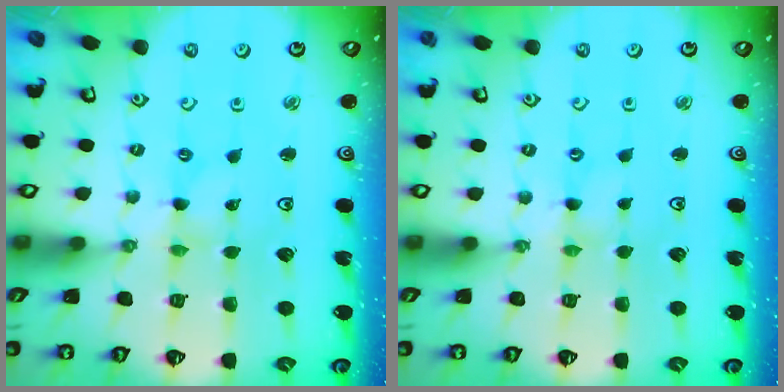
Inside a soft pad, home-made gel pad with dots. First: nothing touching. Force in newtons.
{"total": 0.0}